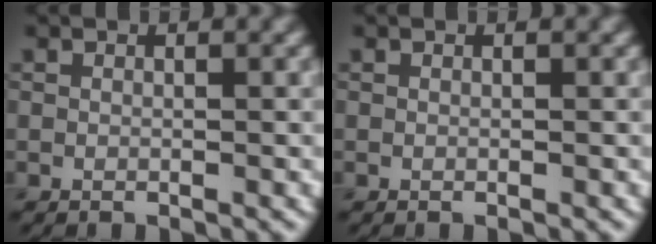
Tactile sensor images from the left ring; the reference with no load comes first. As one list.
[{"total": 0.0}]